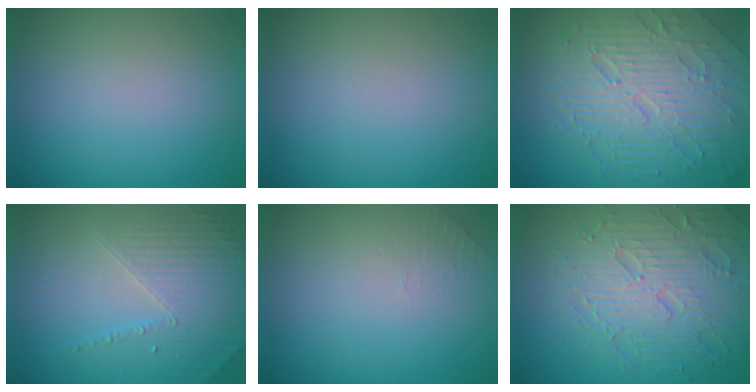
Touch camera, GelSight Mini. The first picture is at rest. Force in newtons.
{"total": 0.0}
{"total": 9.8, "press": 6.5, "slide": 7.3}
{"total": 4.8, "press": 3.2, "slide": 3.5}
{"total": 0.5, "press": 0.4, "slide": 0.4}
{"total": 7.7, "press": 6.0, "slide": 4.7}